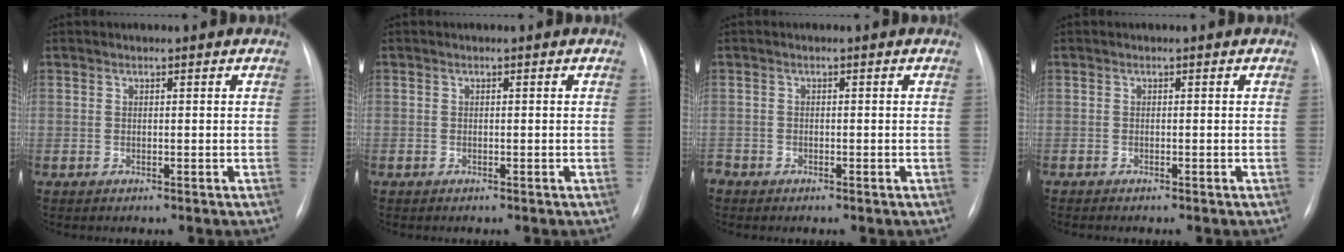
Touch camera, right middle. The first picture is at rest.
{"total": 0.0}
{"total": 1.7, "force": [-1.2, 1.2, 0.4], "torque": [-0.008, 0.003, -0.020]}
{"total": 1.4, "force": [-1.2, 0.3, 0.8], "torque": [-0.013, -0.003, -0.013]}